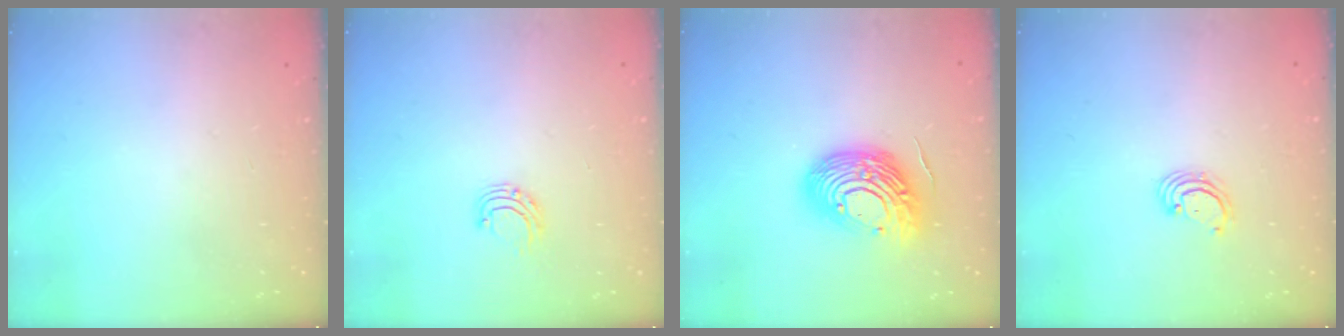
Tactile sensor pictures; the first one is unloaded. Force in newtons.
{"total": 5.1, "press": 5.1, "slide": 0.4}
{"total": 17.4, "press": 17.3, "slide": 2.1}
{"total": 2.3, "press": 2.3, "slide": 0.1}